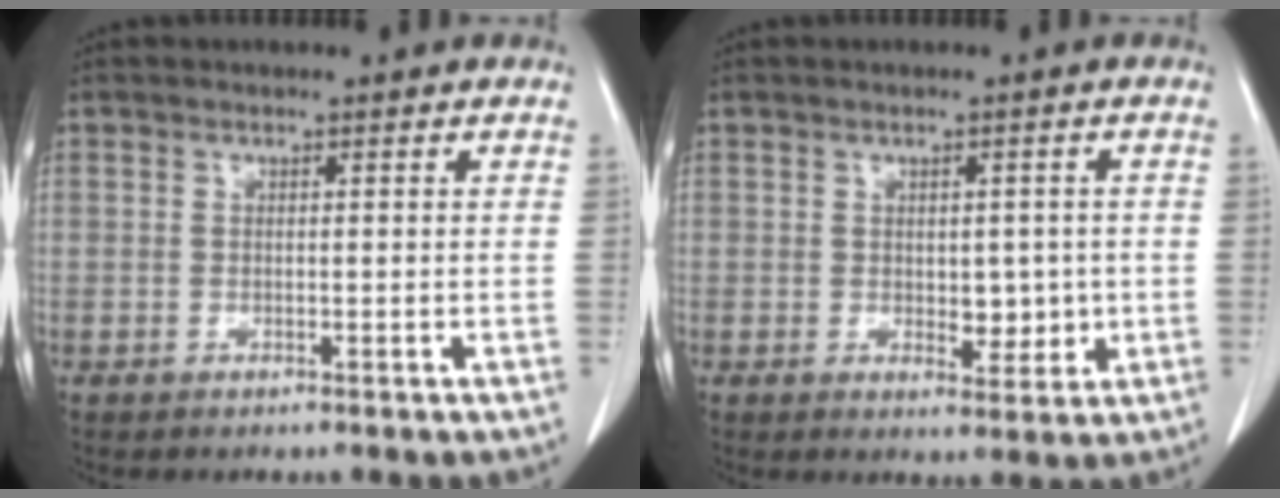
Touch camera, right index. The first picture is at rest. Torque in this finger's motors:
{"motor_torque": [0.06, 0.14, 0.03, 0.03]}